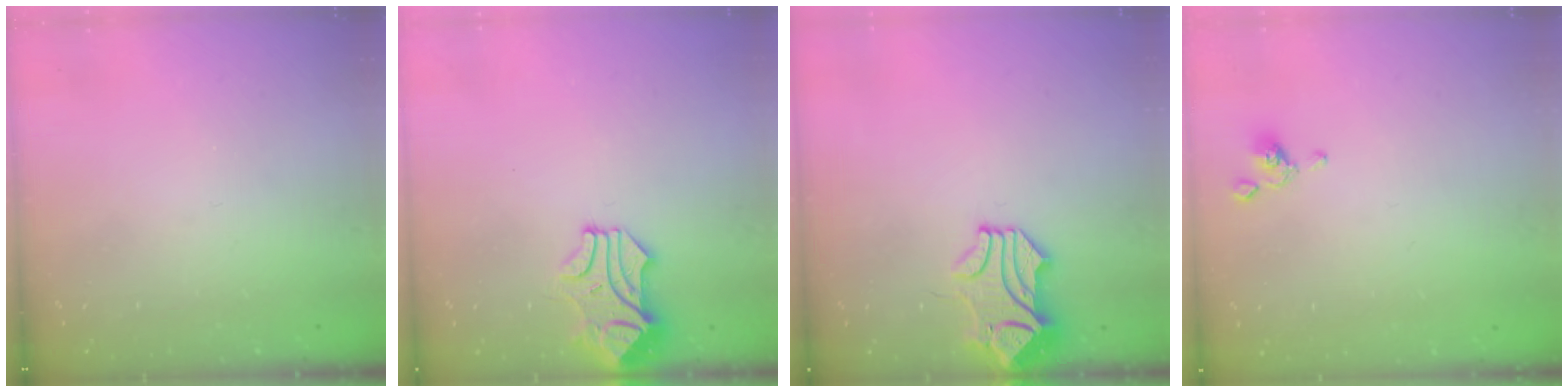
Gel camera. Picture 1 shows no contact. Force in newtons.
{"total": 1.2, "press": 0.7, "slide": 1.0}
{"total": 1.2, "press": 1.0, "slide": 0.8}
{"total": 2.3, "press": 2.2, "slide": 0.5}